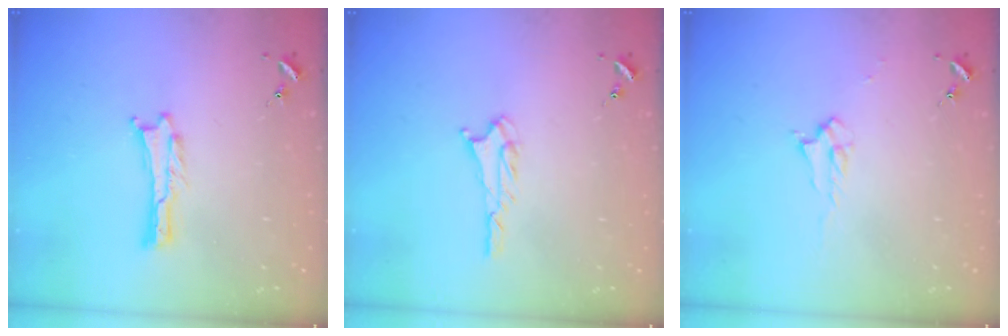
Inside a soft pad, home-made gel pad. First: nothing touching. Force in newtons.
{"total": 1.6, "press": 1.6, "slide": 0.1}
{"total": 2.2, "press": 2.2, "slide": 0.4}